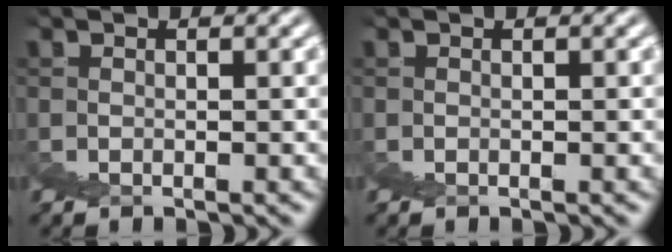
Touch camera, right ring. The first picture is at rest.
{"total": 0.0}